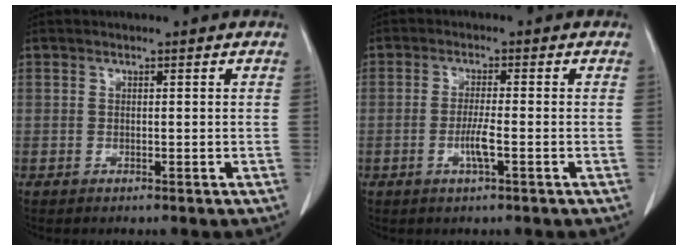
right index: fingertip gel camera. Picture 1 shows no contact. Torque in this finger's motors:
{"motor_torque": [0.97, -0.30, 0.44, 0.06]}